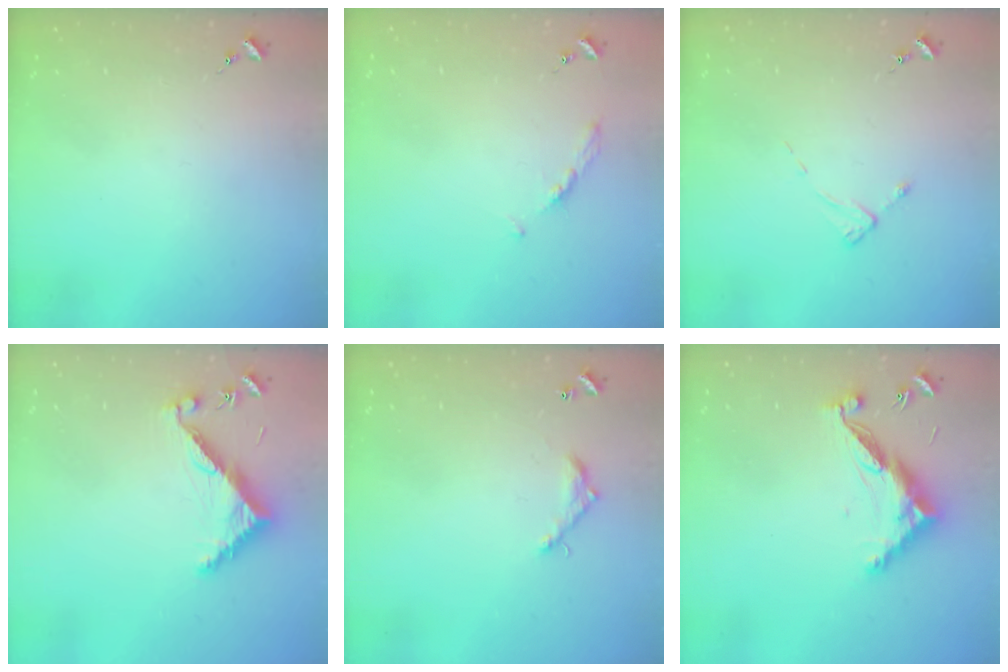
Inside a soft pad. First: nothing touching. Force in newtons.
{"total": 3.7, "press": 3.6, "slide": 0.4}
{"total": 2.3, "press": 2.3, "slide": 0.3}
{"total": 8.0, "press": 7.9, "slide": 0.4}
{"total": 7.3, "press": 7.3, "slide": 0.6}
{"total": 12.4, "press": 12.4, "slide": 0.2}